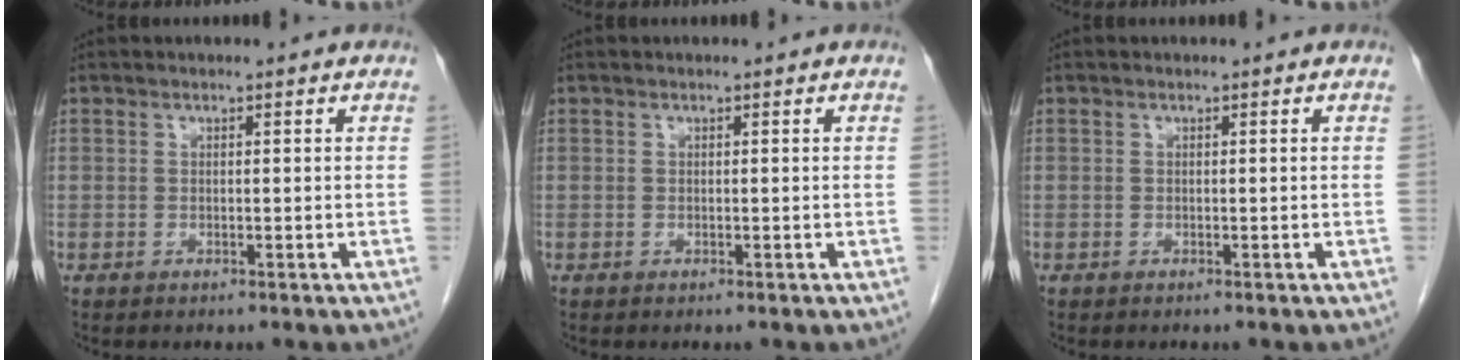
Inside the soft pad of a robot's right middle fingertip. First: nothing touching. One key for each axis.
{"total": 0.0}
{"total": 0.0}